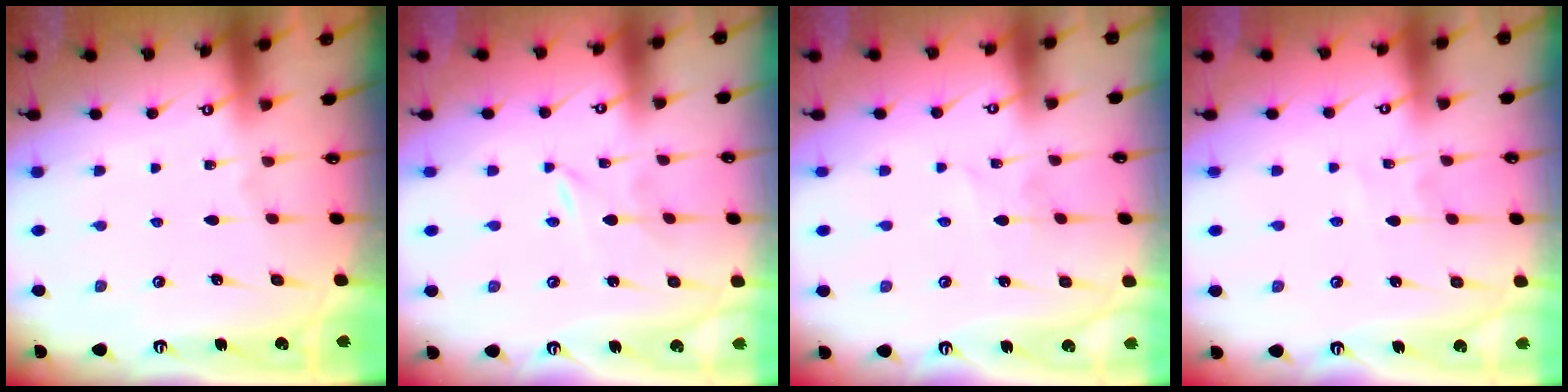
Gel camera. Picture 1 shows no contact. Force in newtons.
{"total": 0.0}
{"total": 2.8, "press": 2.7, "slide": 0.3}
{"total": 2.1, "press": 2.0, "slide": 0.3}